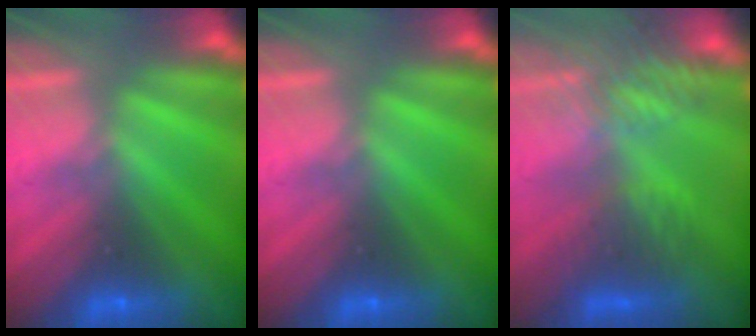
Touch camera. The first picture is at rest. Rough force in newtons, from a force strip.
{"total": 0.0}
{"total": 4.9}